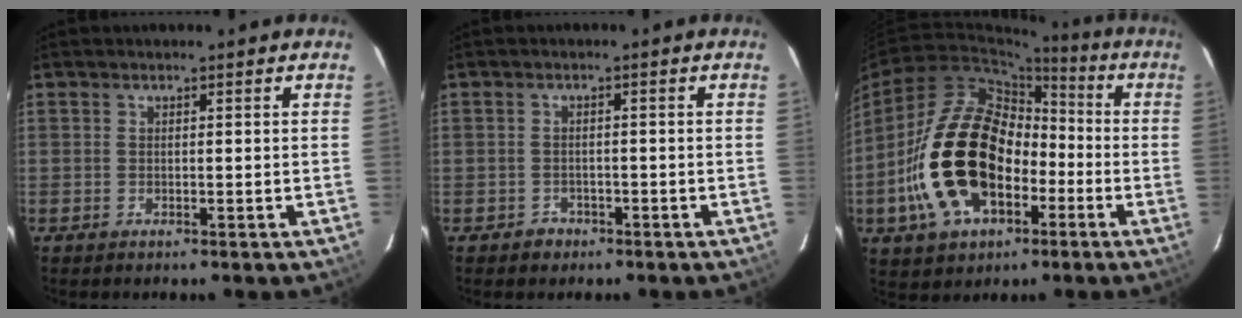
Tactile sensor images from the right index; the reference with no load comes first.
{"total": 2.6, "force": [-1.5, 2.0, 0.2], "torque": [-0.009, 0.006, -0.020]}
{"total": 21.0, "force": [-5.4, 13.5, 15.2], "torque": [-0.318, 0.011, -0.079]}